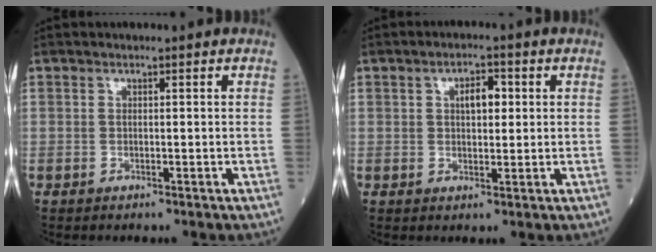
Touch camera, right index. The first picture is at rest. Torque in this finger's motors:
{"motor_torque": [0.08, 0.06, 0.02, 0.03]}